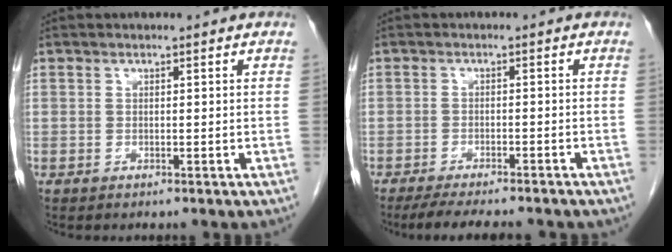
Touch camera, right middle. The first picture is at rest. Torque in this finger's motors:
{"motor_torque": [1.11, -1.03, 0.12, 0.06]}